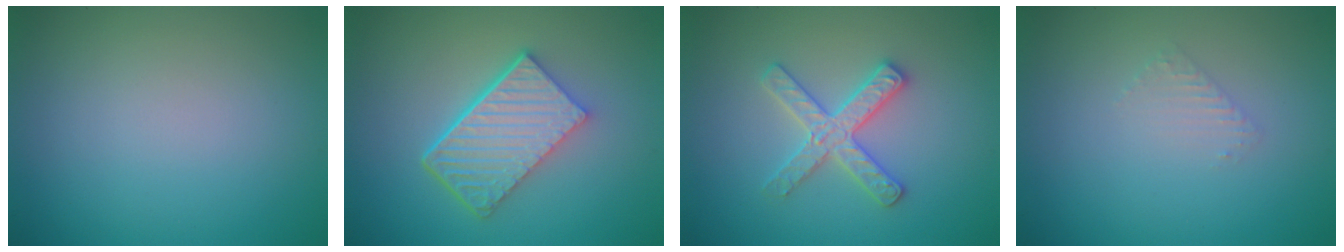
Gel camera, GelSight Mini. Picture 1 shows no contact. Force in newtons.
{"total": 6.4, "press": 4.4, "slide": 4.6}
{"total": 2.9, "press": 2.9, "slide": 0.5}
{"total": 0.9, "press": 0.9, "slide": 0.2}